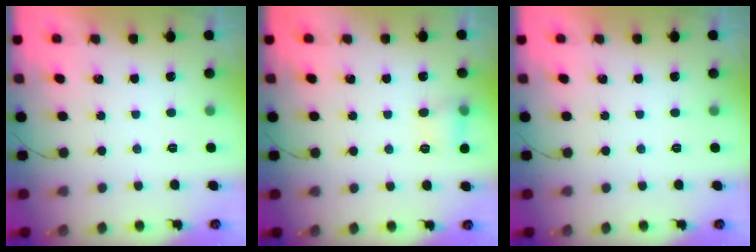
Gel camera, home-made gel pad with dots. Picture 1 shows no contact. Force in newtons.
{"total": 5.7, "press": 5.5, "slide": 1.7}
{"total": 0.0}